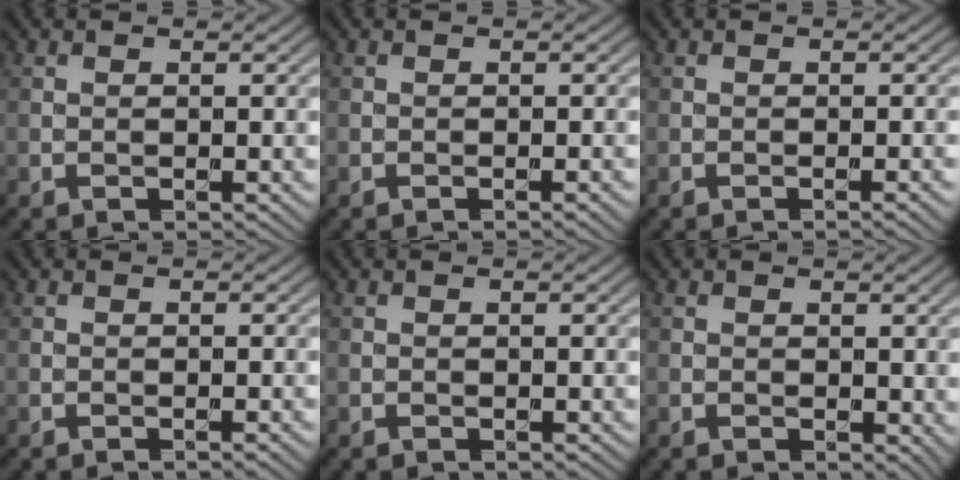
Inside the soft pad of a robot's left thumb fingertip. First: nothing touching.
{"total": 0.6, "force": [-0.3, 0.0, 0.5], "torque": [-0.006, 0.000, -0.007]}
{"total": 0.8, "force": [-0.4, 0.1, 0.7], "torque": [-0.008, 0.002, -0.011]}
{"total": 0.0}
{"total": 0.0}
{"total": 1.1, "force": [0.3, 0.8, 0.7], "torque": [-0.009, -0.005, 0.008]}